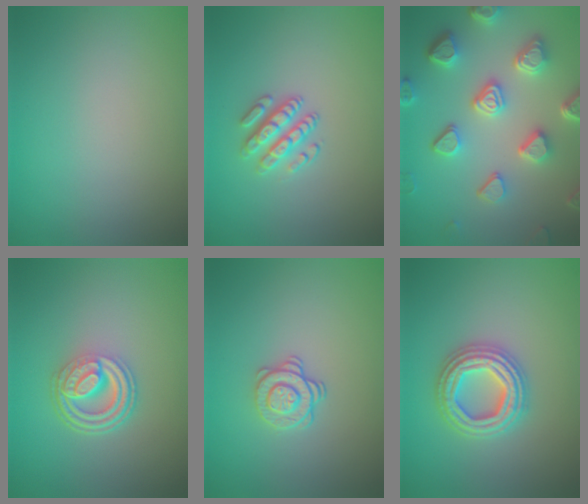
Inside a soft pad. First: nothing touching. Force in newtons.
{"total": 2.7, "press": 2.5, "slide": 1.2}
{"total": 6.6, "press": 5.3, "slide": 3.9}
{"total": 4.9, "press": 3.4, "slide": 3.5}
{"total": 2.1, "press": 1.7, "slide": 1.2}
{"total": 4.7, "press": 4.6, "slide": 0.7}